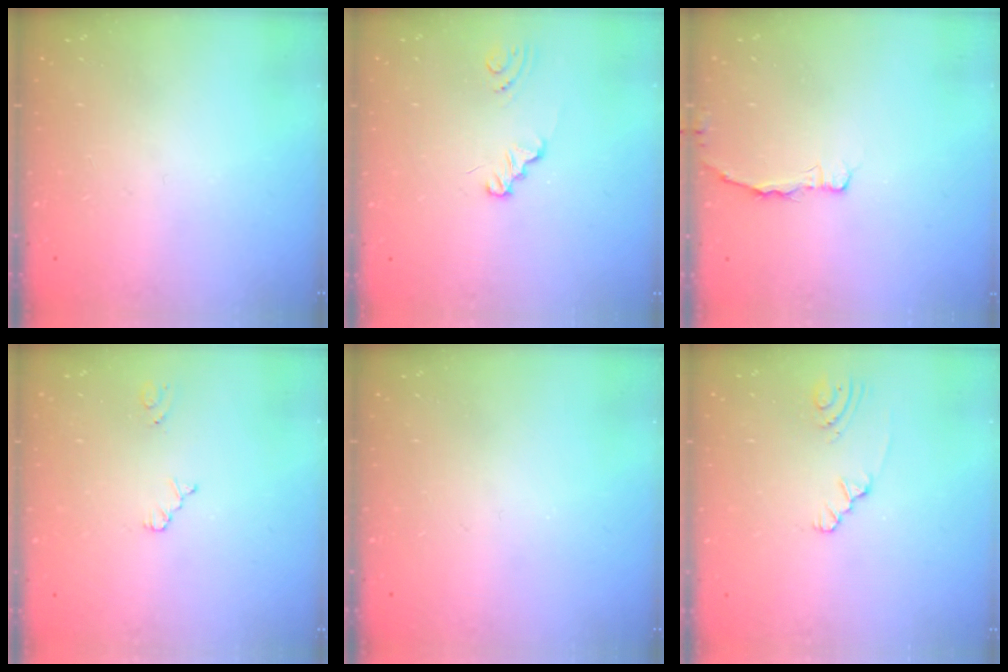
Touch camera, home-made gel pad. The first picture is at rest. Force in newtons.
{"total": 1.3, "press": 1.3, "slide": 0.1}
{"total": 2.1, "press": 2.1, "slide": 0.4}
{"total": 2.5, "press": 2.5, "slide": 0.4}
{"total": 0.0}
{"total": 1.6, "press": 1.6, "slide": 0.3}